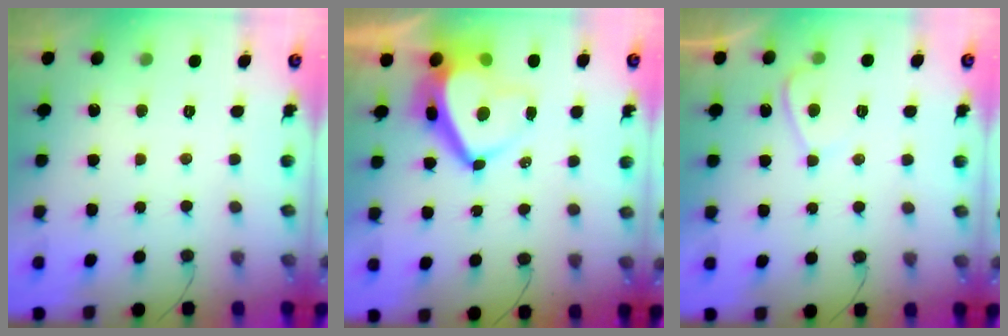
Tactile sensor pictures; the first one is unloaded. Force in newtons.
{"total": 7.7, "press": 7.7, "slide": 0.7}
{"total": 2.7, "press": 2.7, "slide": 0.4}